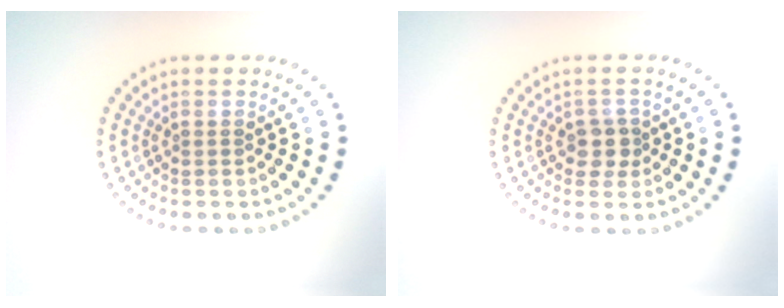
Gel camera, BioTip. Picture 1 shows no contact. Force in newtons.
{"total": 1.9, "press": 1.6, "slide": 0.9}